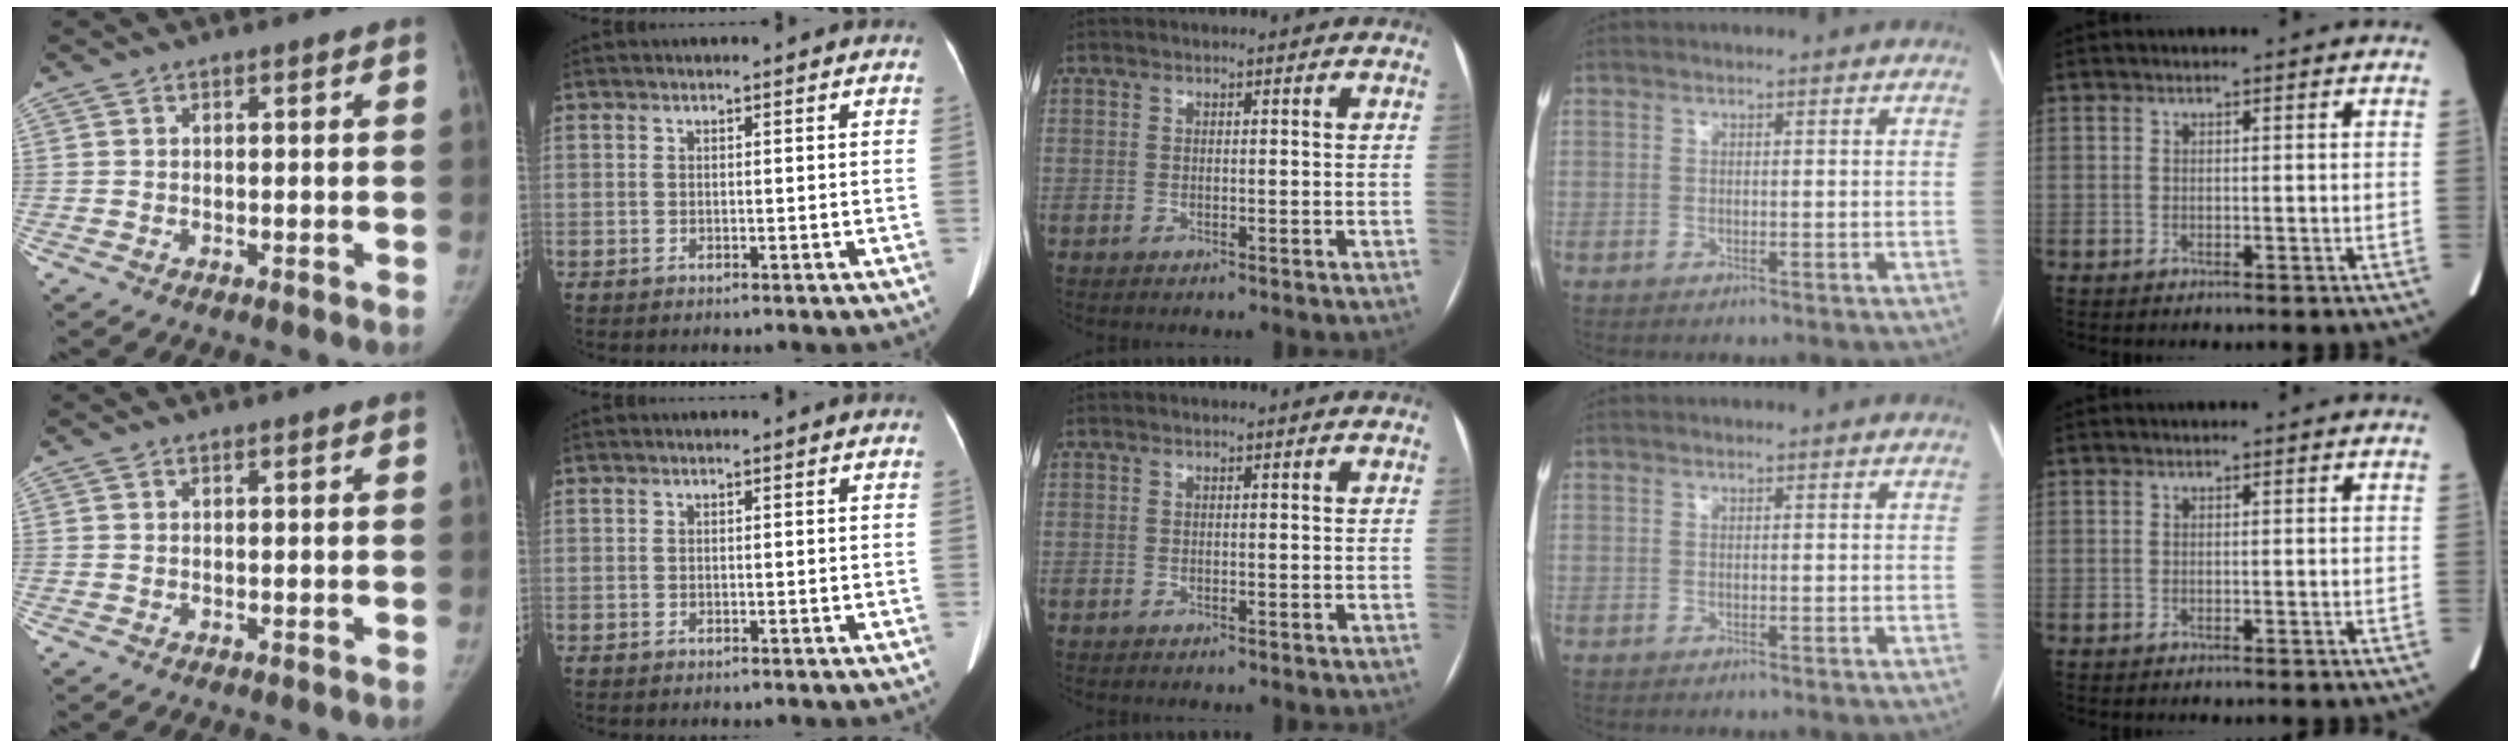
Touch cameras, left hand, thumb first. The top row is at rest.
{}